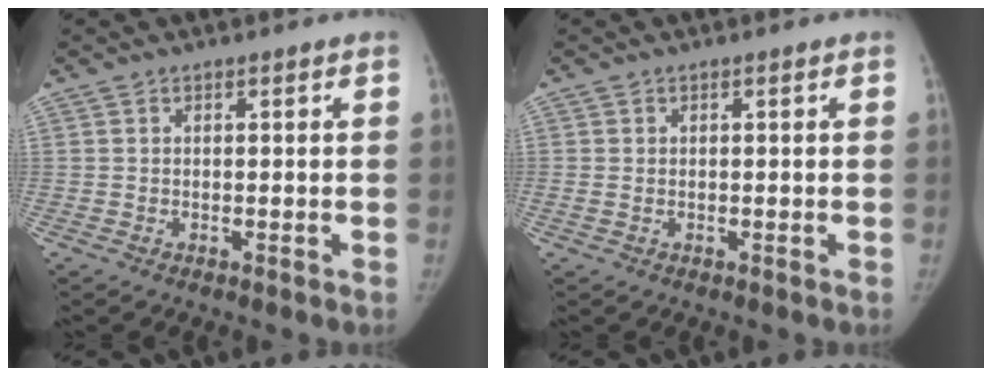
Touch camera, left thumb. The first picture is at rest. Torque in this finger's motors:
{"motor_torque": [-1.21, 1.84, 1.28, 0.08, 0.42]}